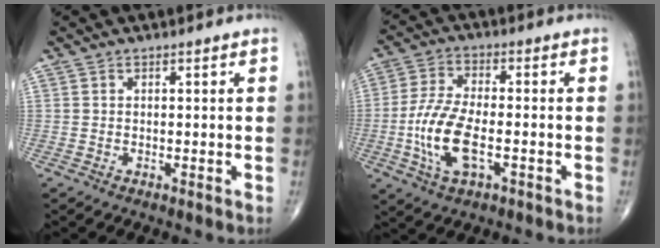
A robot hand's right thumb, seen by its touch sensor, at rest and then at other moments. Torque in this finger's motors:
{"motor_torque": [3.02, 1.99, 1.29, -0.20, 0.39]}